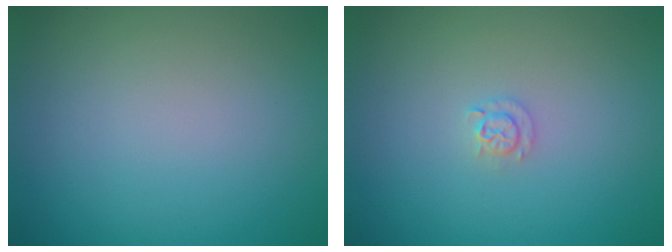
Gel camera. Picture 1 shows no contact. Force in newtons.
{"total": 1.1, "press": 1.1, "slide": 0.2}